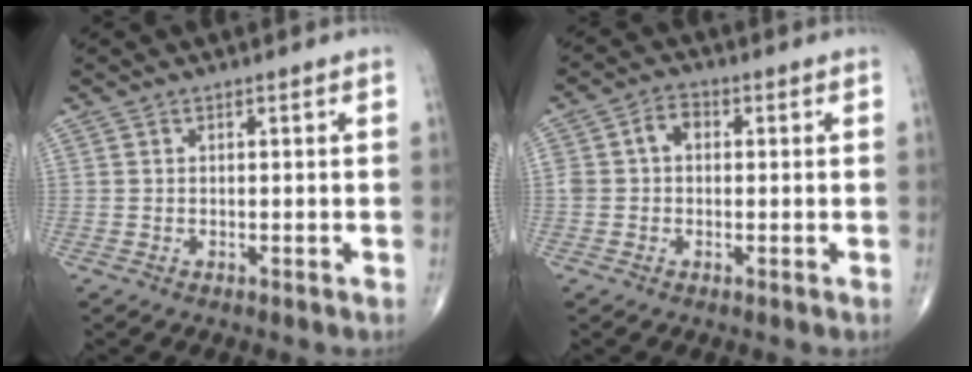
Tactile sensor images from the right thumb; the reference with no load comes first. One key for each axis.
{"total": 4.1, "fx": 0.4, "fy": 3.1, "fz": 2.7, "tx": -0.043, "ty": 0.019, "tz": 0.002}